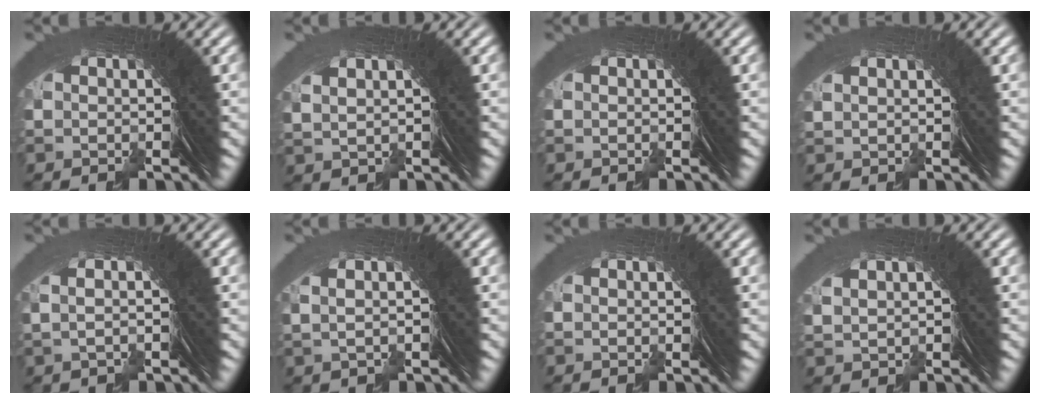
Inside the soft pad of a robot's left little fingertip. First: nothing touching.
{"total": 1.5, "force": [1.1, 0.8, 0.6], "torque": [-0.005, 0.003, 0.025]}
{"total": 0.0}
{"total": 0.9, "force": [0.5, -0.5, -0.5], "torque": [0.018, 0.006, 0.014]}
{"total": 1.4, "force": [0.8, 0.5, 1.0], "torque": [-0.017, 0.005, 0.013]}
{"total": 3.4, "force": [0.2, -3.2, -1.0], "torque": [0.036, 0.006, 0.010]}
{"total": 0.7, "force": [0.0, -0.4, -0.5], "torque": [0.012, 0.004, 0.001]}
{"total": 1.1, "force": [1.0, 0.3, -0.1], "torque": [0.010, 0.004, 0.027]}